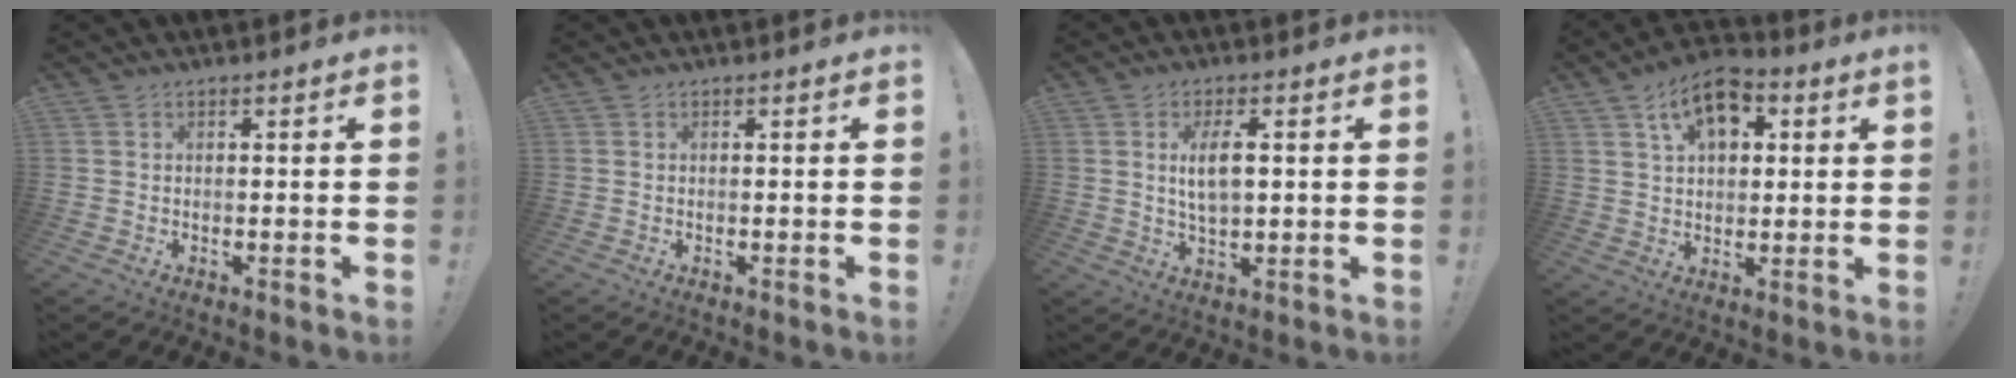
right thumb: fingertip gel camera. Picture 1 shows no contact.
{"total": 0.0}
{"total": 7.0, "force": [1.4, 2.7, 6.3], "torque": [-0.110, -0.004, 0.018]}
{"total": 10.6, "force": [4.7, 6.6, 6.9], "torque": [-0.103, -0.007, 0.085]}